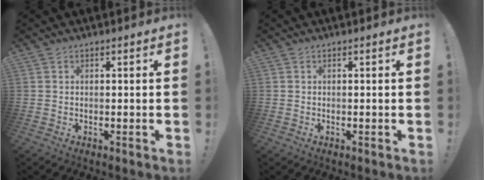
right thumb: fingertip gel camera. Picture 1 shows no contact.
{"total": 1.5, "force": [0.5, 1.4, 0.1], "torque": [0.013, -0.009, 0.007]}